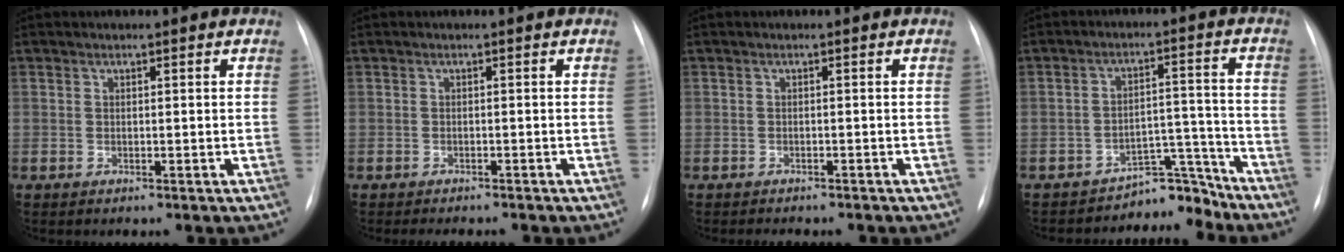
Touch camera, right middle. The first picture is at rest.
{"total": 4.1, "force": [-3.7, 1.0, 1.7], "torque": [-0.018, -0.004, -0.042]}
{"total": 4.4, "force": [-3.8, 1.3, 1.7], "torque": [-0.023, -0.003, -0.039]}
{"total": 6.2, "force": [-6.0, 1.7, -0.5], "torque": [0.022, 0.059, -0.087]}